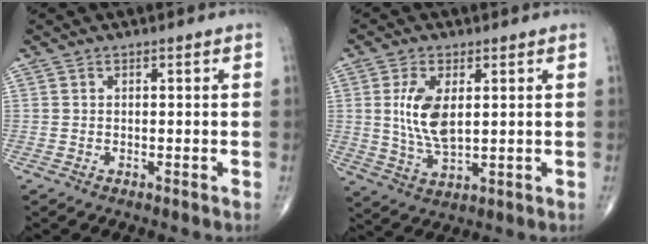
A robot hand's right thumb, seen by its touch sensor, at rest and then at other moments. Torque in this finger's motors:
{"motor_torque": [-0.41, 0.77, 0.99, 0.27, 0.06]}